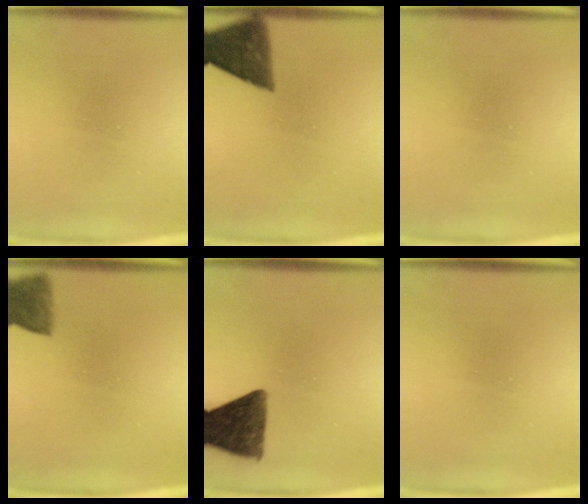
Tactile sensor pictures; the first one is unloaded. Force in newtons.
{"total": 9.7}
{"total": 0.0}
{"total": 5.2}
{"total": 11.2}
{"total": 0.0}